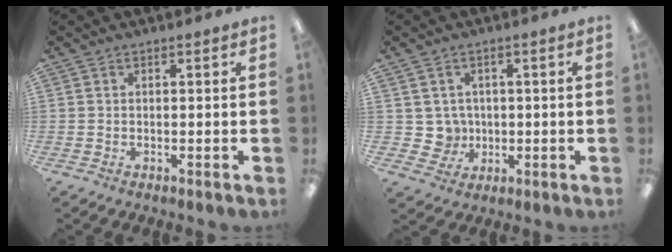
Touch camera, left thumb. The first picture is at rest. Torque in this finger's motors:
{"motor_torque": [-0.14, 0.19, 0.31, -0.38, 0.00]}